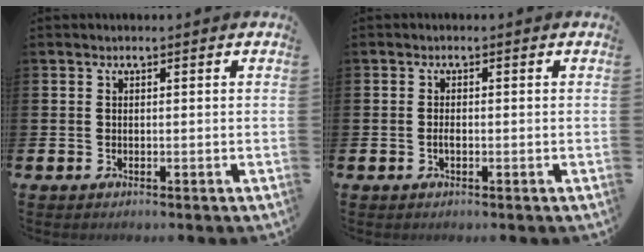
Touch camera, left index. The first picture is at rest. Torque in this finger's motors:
{"motor_torque": [0.21, 0.07, 0.01, 0.04]}